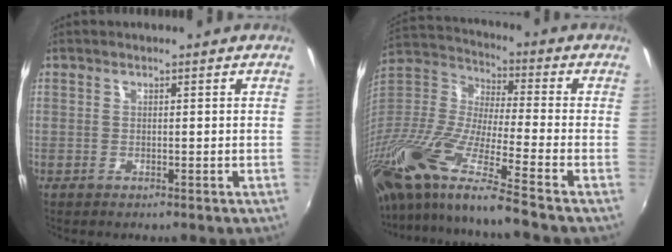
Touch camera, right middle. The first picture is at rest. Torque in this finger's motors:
{"motor_torque": [1.24, -0.90, 0.80, 0.21]}